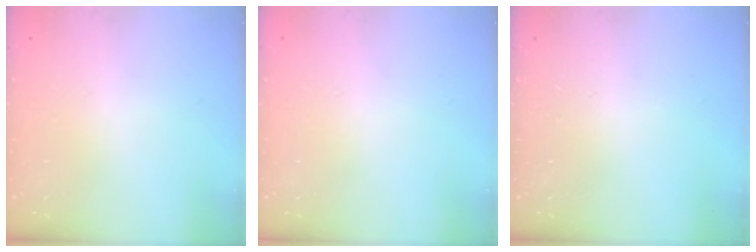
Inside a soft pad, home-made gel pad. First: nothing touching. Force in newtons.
{"total": 0.0}
{"total": 0.0}